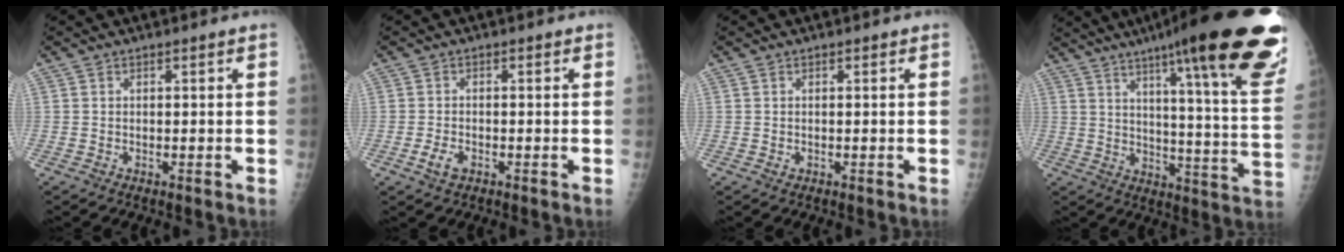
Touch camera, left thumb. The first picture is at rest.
{"total": 2.8, "force": [-1.3, 1.7, 1.8], "torque": [-0.034, 0.001, -0.023]}
{"total": 0.5, "force": [-0.1, 0.5, 0.2], "torque": [-0.002, 0.000, -0.001]}
{"total": 30.5, "force": [19.4, 3.8, 23.2], "torque": [-0.261, -0.076, 0.261]}